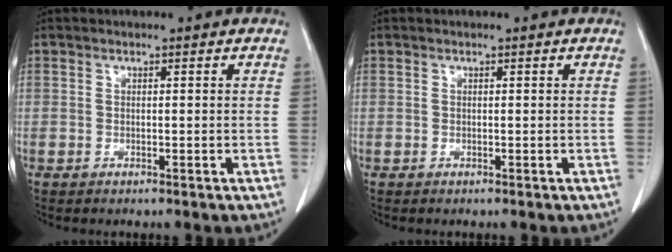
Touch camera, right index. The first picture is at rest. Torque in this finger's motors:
{"motor_torque": [0.08, -0.03, -0.01, 0.00]}